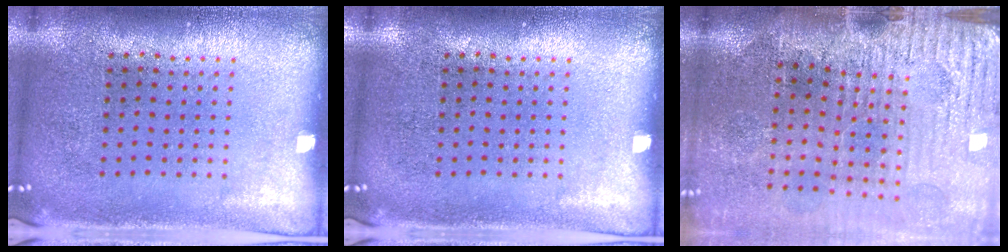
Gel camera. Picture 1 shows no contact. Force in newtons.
{"total": 0.0}
{"total": 4.2, "press": 3.7, "slide": 1.8}